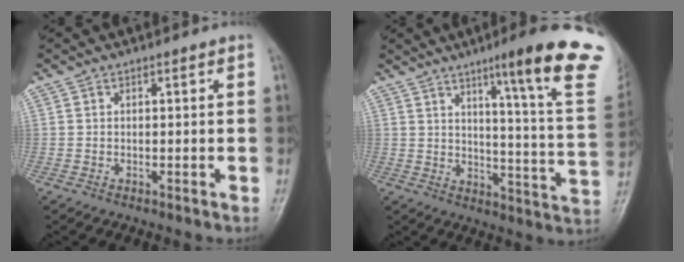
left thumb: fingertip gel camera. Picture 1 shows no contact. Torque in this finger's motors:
{"motor_torque": [0.61, 0.54, 1.41, -1.37, 0.20]}